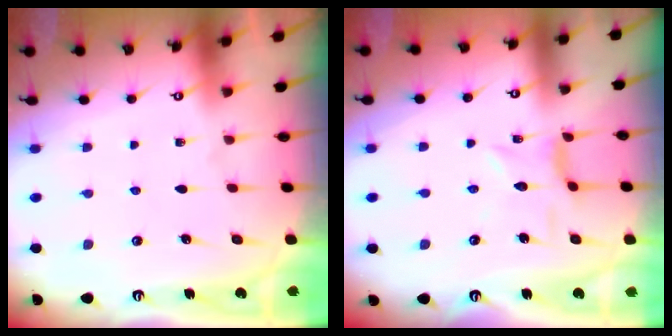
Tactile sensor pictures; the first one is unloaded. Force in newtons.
{"total": 1.9, "press": 1.9, "slide": 0.2}